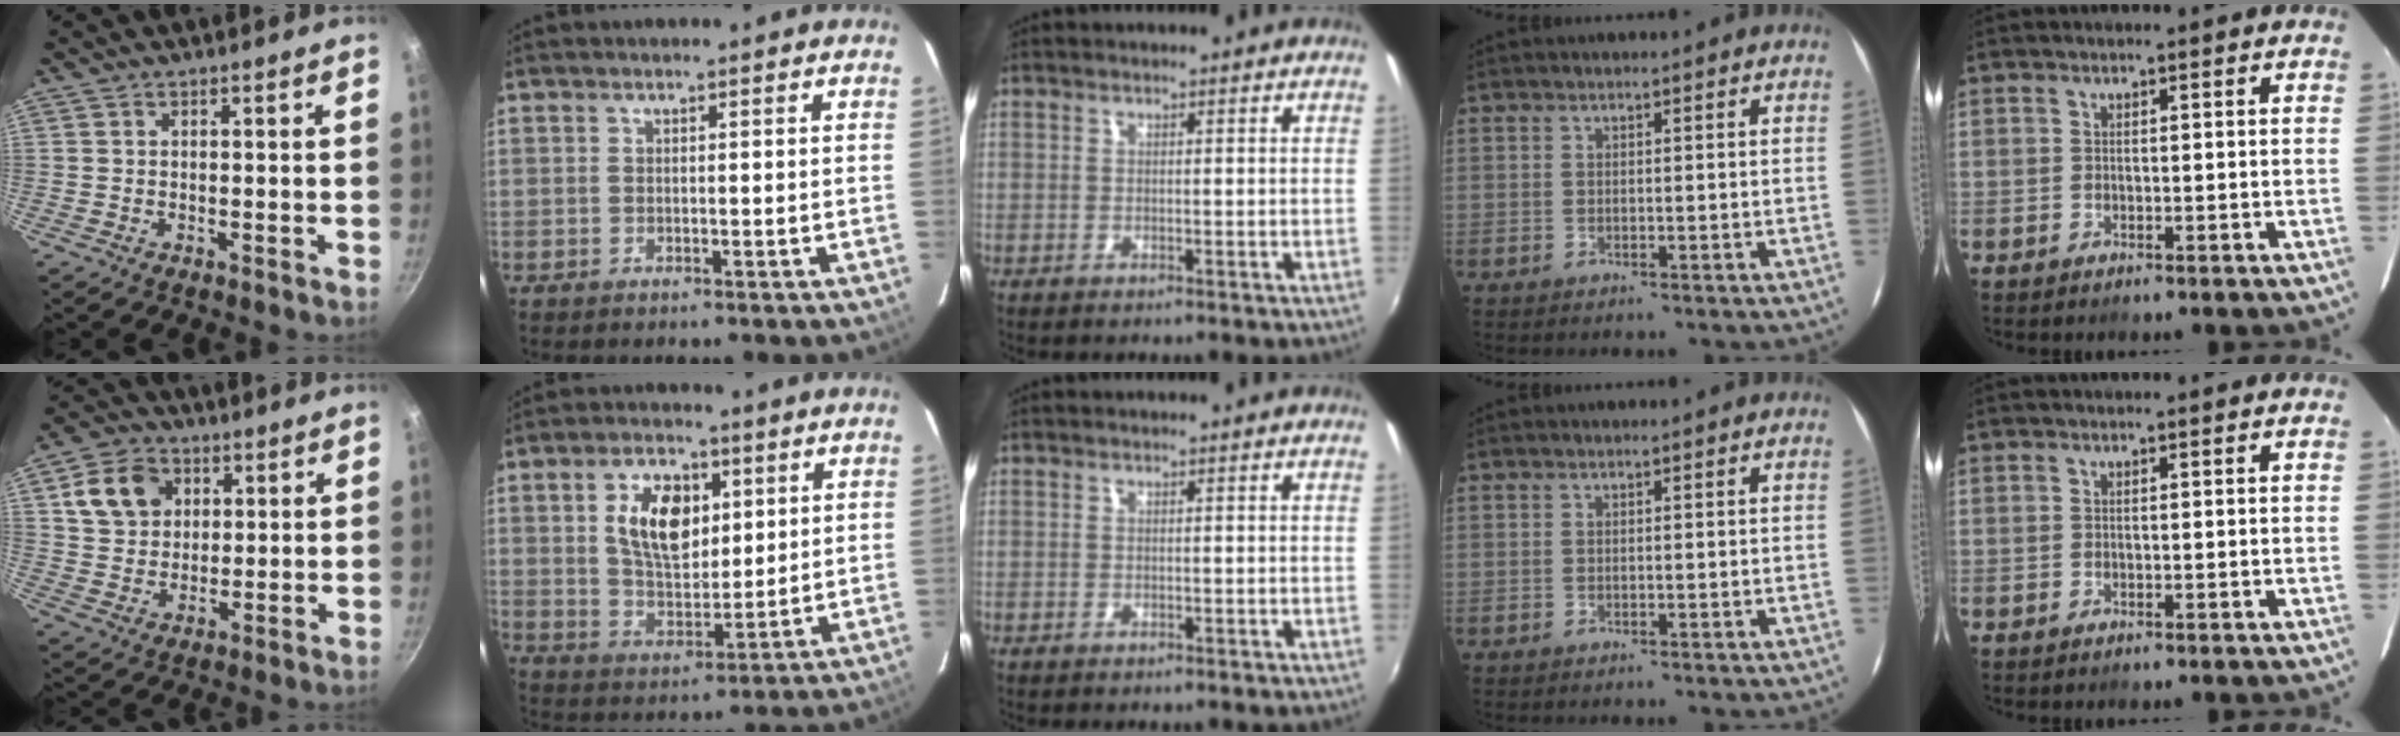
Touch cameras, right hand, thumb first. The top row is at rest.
{"thumb": {"total": 10.4, "force": [3.5, 8.2, 5.3], "torque": [-0.074, 0.005, 0.059]}, "index": {"total": 11.9, "force": [3.6, 6.9, 9.0], "torque": [-0.159, 0.014, 0.072]}}